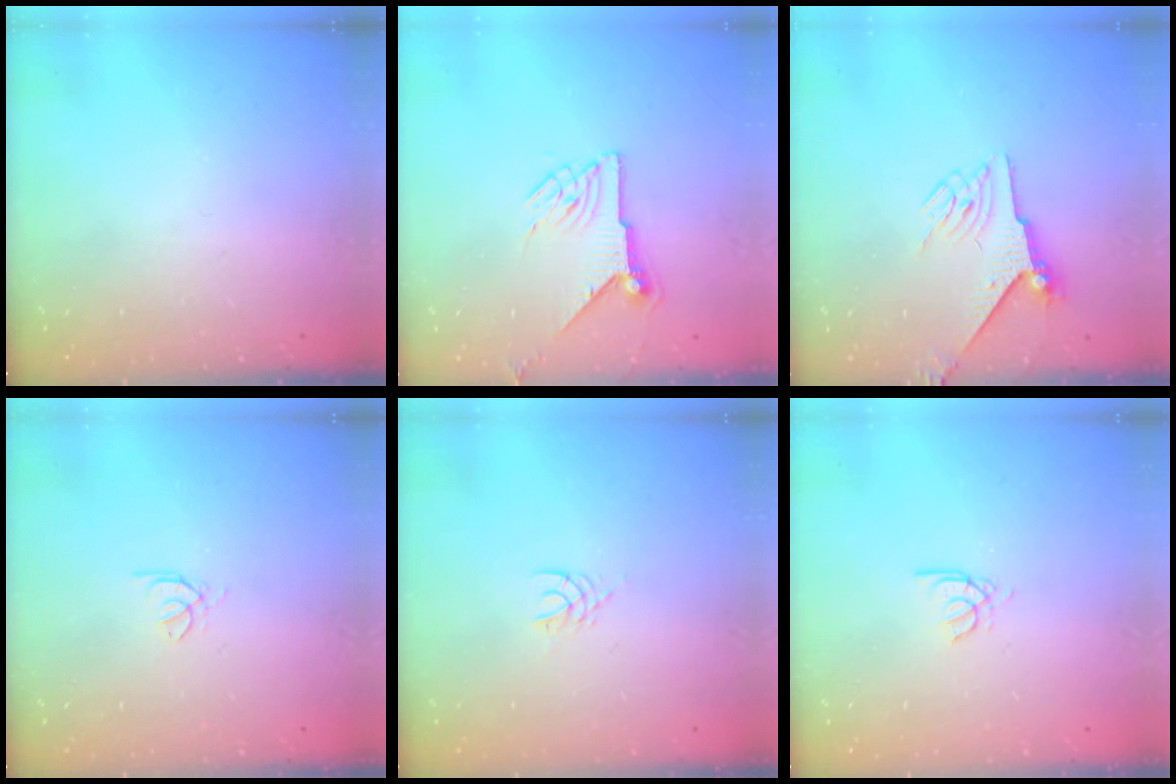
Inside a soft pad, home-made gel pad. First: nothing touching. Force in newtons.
{"total": 7.7, "press": 7.7, "slide": 0.3}
{"total": 6.0, "press": 5.9, "slide": 1.0}
{"total": 0.6, "press": 0.4, "slide": 0.3}
{"total": 2.5, "press": 2.5, "slide": 0.4}
{"total": 2.6, "press": 2.6, "slide": 0.4}